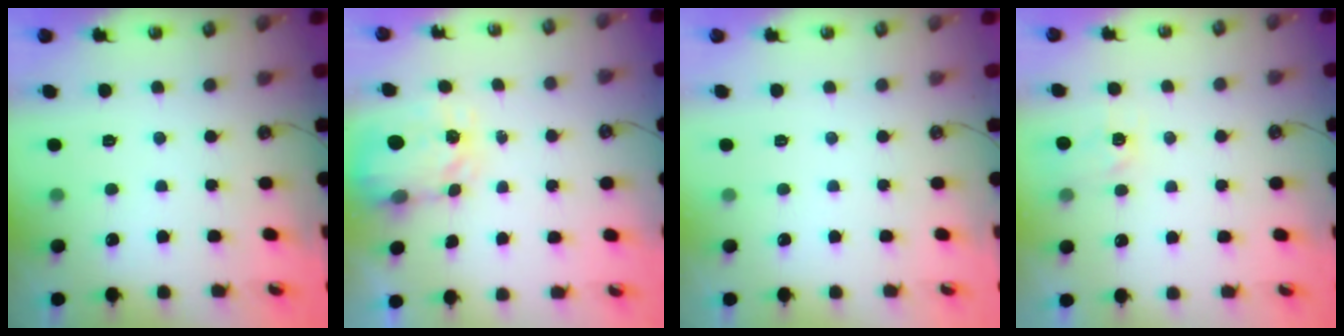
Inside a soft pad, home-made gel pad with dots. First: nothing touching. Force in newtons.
{"total": 3.6, "press": 3.6, "slide": 0.4}
{"total": 0.0}
{"total": 4.7, "press": 4.7, "slide": 0.6}